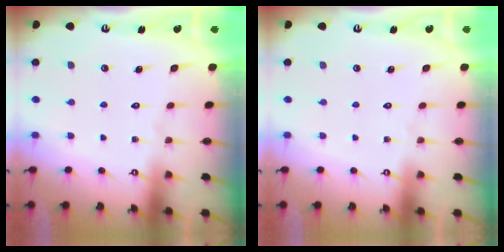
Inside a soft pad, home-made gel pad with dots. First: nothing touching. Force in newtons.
{"total": 0.0}